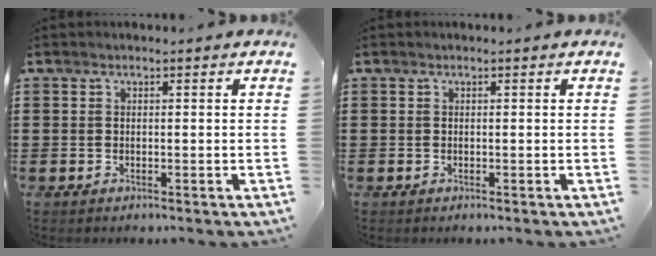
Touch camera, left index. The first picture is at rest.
{"total": 0.0}